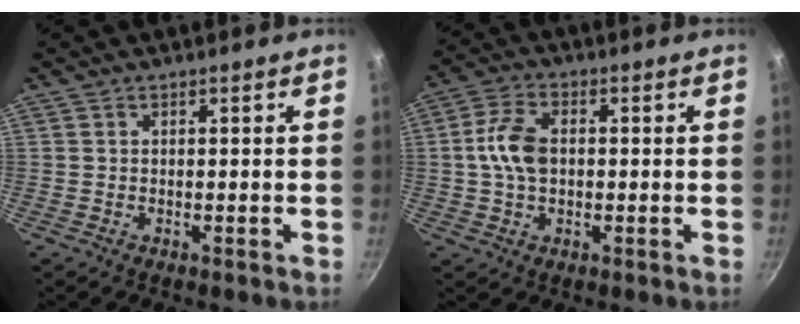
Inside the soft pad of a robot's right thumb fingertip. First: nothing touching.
{"total": 8.0, "force": [0.2, 5.2, 6.1], "torque": [-0.113, 0.020, -0.003]}